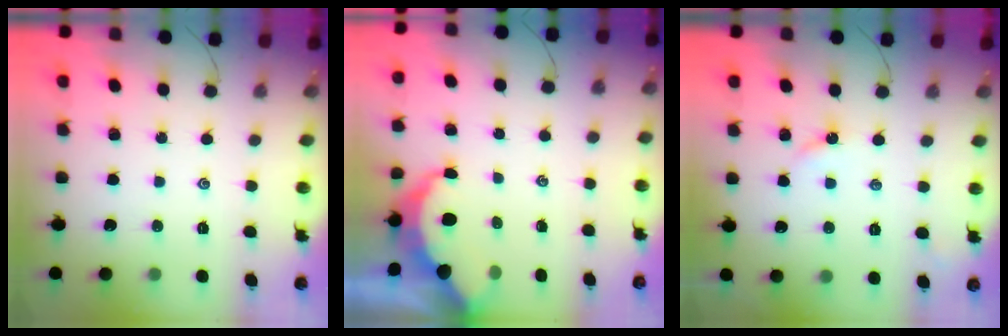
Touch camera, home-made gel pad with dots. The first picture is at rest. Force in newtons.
{"total": 5.2, "press": 5.2, "slide": 0.6}
{"total": 2.7, "press": 2.7, "slide": 0.4}